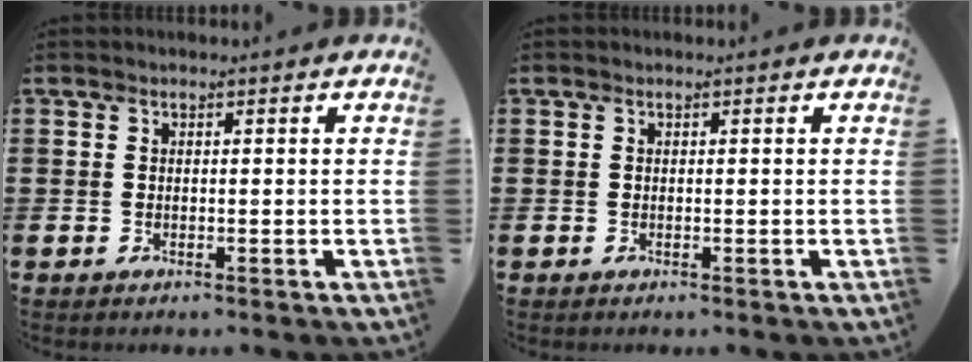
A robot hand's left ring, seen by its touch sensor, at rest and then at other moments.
{"total": 0.0}